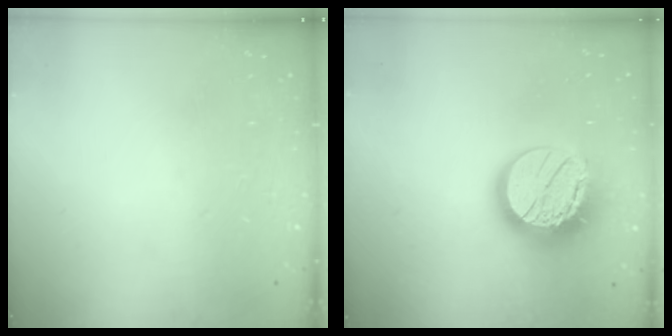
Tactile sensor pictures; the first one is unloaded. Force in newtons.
{"total": 17.5, "press": 17.5, "slide": 1.2}